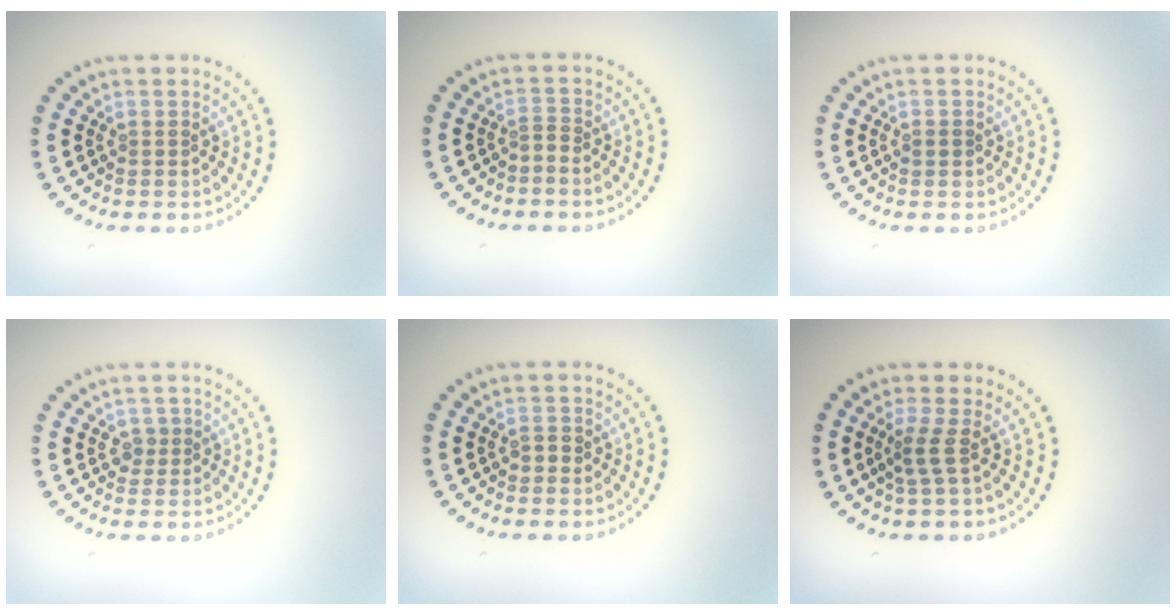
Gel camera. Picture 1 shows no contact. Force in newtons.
{"total": 0.6, "press": 0.1, "slide": 0.6}
{"total": 0.9, "press": 0.9, "slide": 0.1}
{"total": 1.1, "press": 0.9, "slide": 0.6}
{"total": 0.9, "press": 0.8, "slide": 0.3}
{"total": 1.9, "press": 1.2, "slide": 1.4}